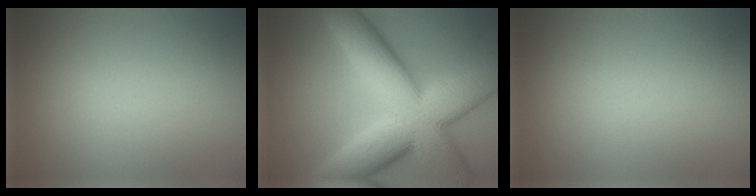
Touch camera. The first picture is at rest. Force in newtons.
{"total": 15.7, "press": 15.7, "slide": 0.9}
{"total": 0.0}